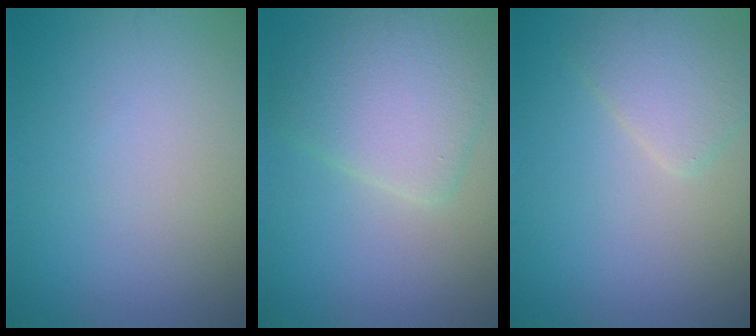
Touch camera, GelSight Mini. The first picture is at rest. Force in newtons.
{"total": 5.6, "press": 5.6, "slide": 0.2}
{"total": 3.0, "press": 3.0, "slide": 0.2}